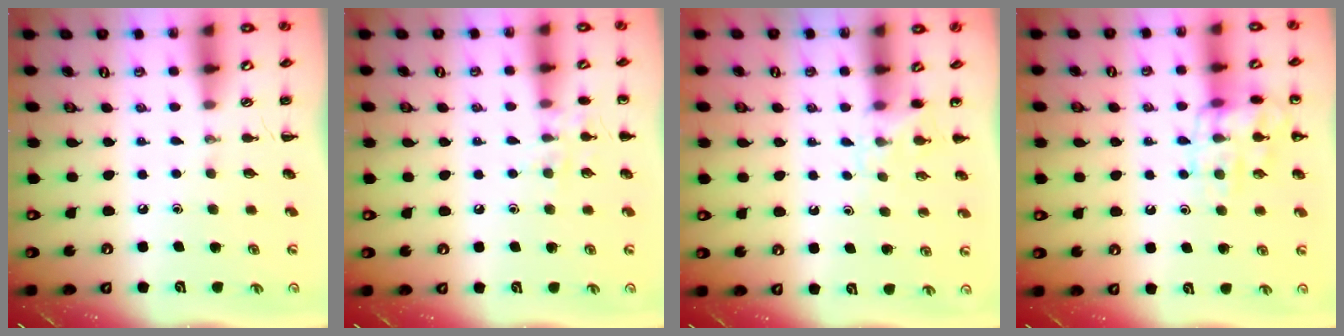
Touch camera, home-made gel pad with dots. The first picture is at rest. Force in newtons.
{"total": 7.7, "press": 7.5, "slide": 1.6}
{"total": 4.1, "press": 3.8, "slide": 1.7}
{"total": 13.5, "press": 13.4, "slide": 1.1}